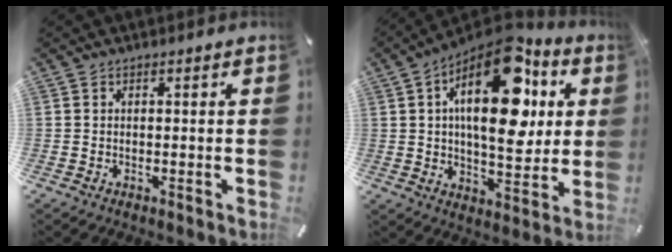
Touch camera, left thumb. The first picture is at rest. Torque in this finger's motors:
{"motor_torque": [2.61, 2.39, 1.60, -1.17, 0.75]}